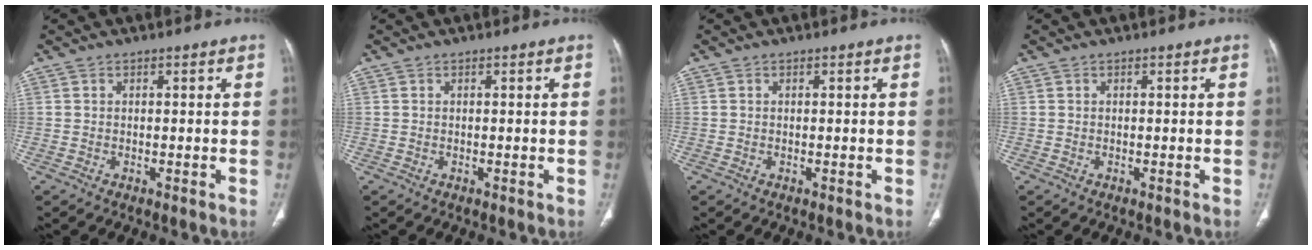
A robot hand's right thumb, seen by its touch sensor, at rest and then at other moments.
{"total": 0.0}
{"total": 0.0}
{"total": 0.0}